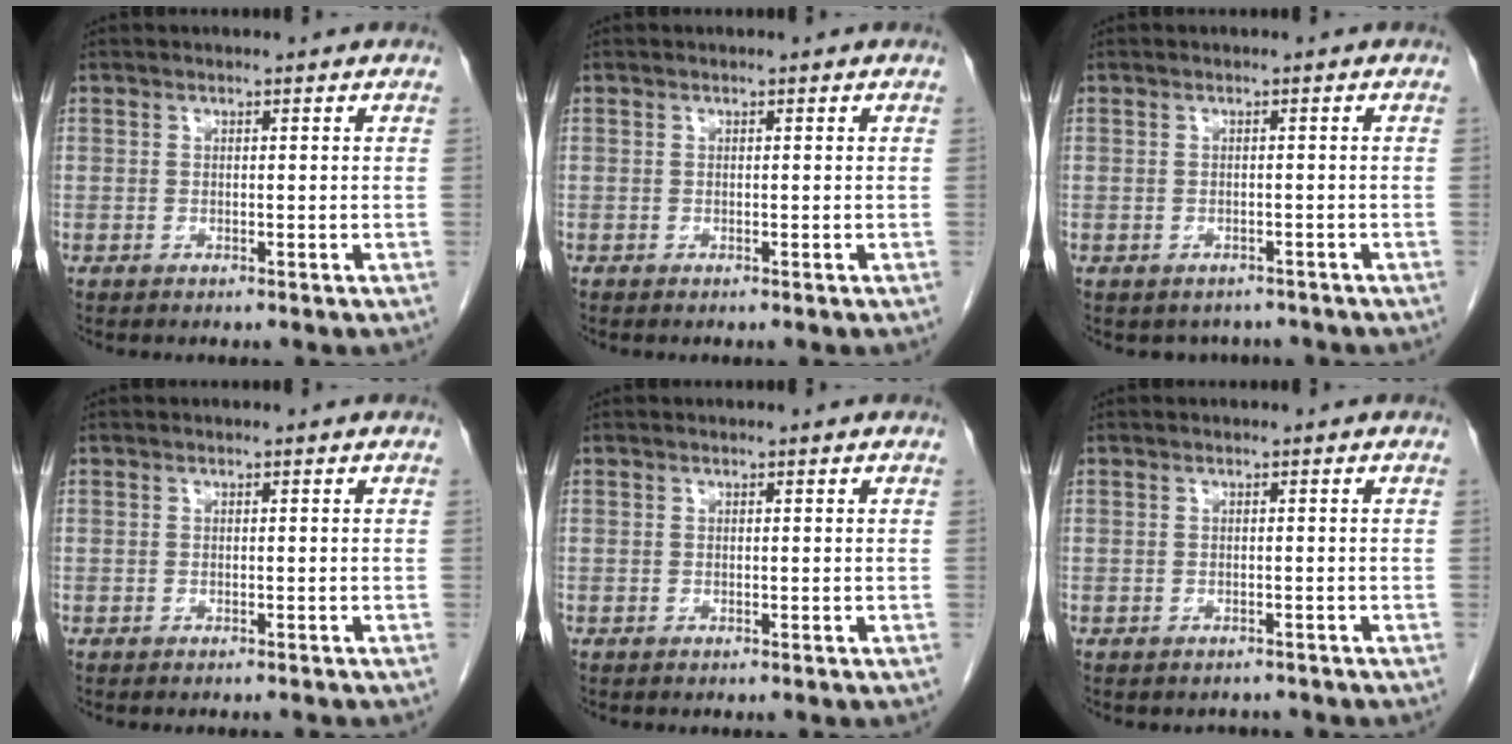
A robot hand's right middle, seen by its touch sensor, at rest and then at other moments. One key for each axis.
{"total": 0.9, "fx": 0.9, "fy": 0.1, "fz": 0.0, "tx": 0.001, "ty": 0.001, "tz": 0.016}
{"total": 3.2, "fx": -2.7, "fy": 1.7, "fz": 0.1, "tx": -0.001, "ty": 0.007, "tz": -0.034}
{"total": 1.3, "fx": -1.2, "fy": 0.0, "fz": 0.3, "tx": -0.005, "ty": -0.001, "tz": -0.016}
{"total": 0.0}
{"total": 1.5, "fx": -1.4, "fy": 0.7, "fz": 0.0, "tx": -0.002, "ty": 0.000, "tz": -0.020}